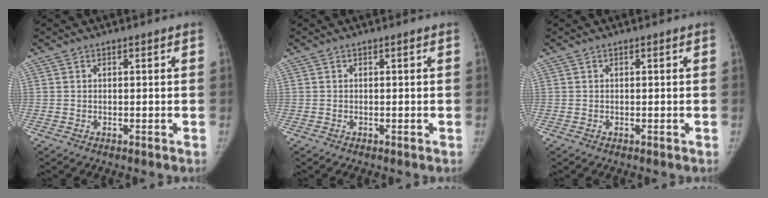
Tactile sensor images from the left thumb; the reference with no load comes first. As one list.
[{"total": 0.0}, {"total": 0.0}]